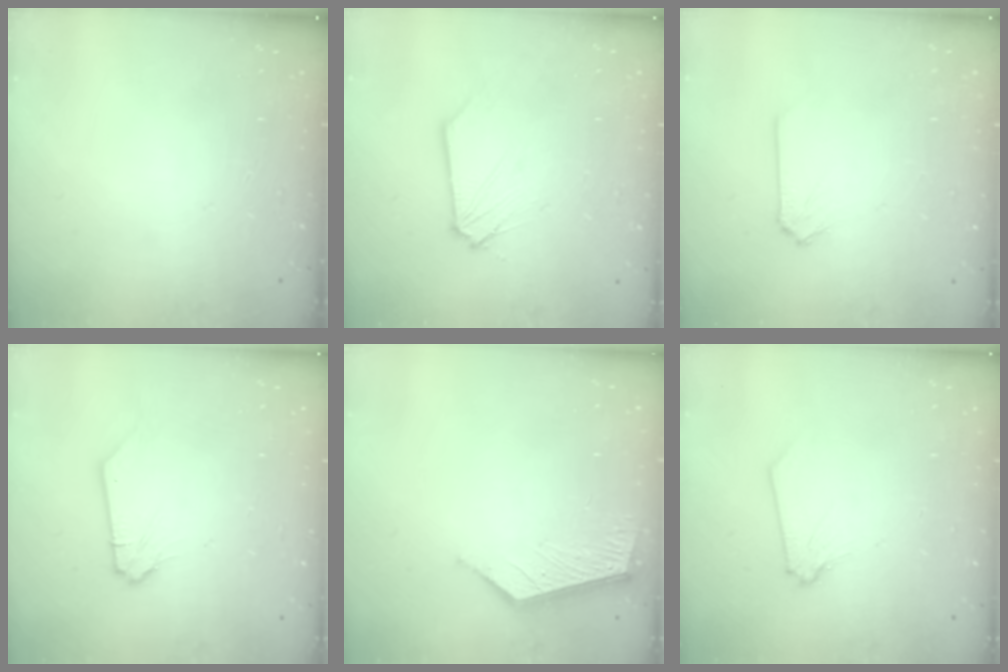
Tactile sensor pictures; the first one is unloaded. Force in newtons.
{"total": 0.6, "press": 0.6, "slide": 0.1}
{"total": 0.0}
{"total": 0.8, "press": 0.7, "slide": 0.1}
{"total": 6.5, "press": 6.5, "slide": 0.6}
{"total": 0.0}